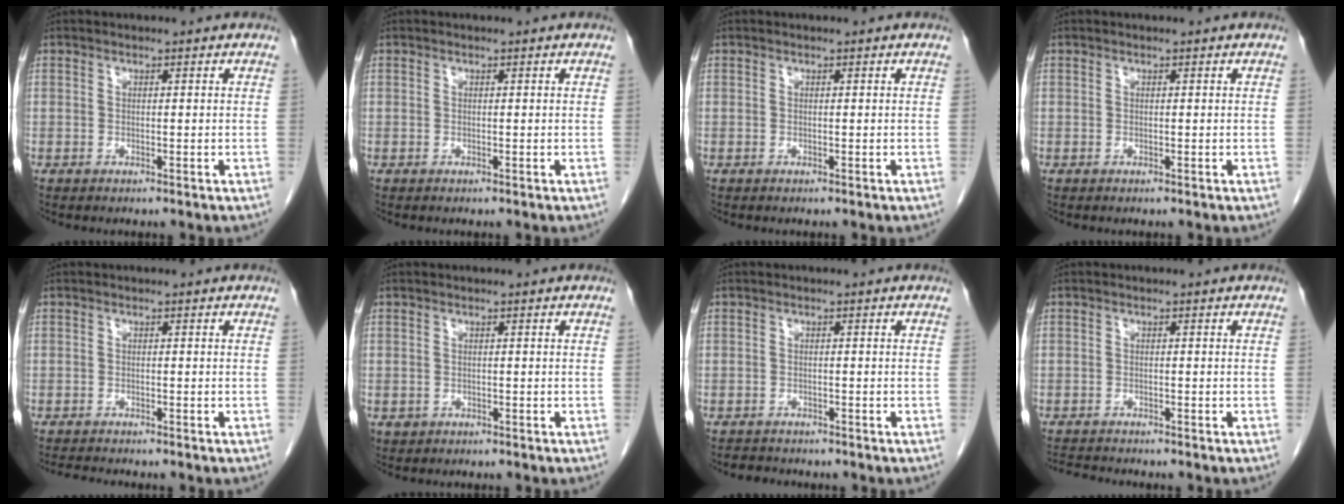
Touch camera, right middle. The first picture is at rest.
{"total": 0.0}
{"total": 0.0}
{"total": 0.0}
{"total": 2.4, "force": [-2.3, 0.0, 0.7], "torque": [-0.012, -0.009, -0.037]}
{"total": 1.0, "force": [-0.3, 0.9, 0.2], "torque": [-0.006, 0.003, 0.002]}
{"total": 2.2, "force": [-2.0, 0.9, 0.1], "torque": [-0.005, -0.004, -0.032]}
{"total": 2.7, "force": [-2.7, 0.0, 0.5], "torque": [-0.009, -0.013, -0.046]}